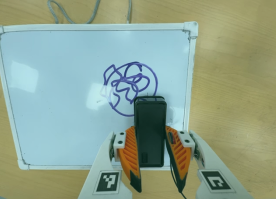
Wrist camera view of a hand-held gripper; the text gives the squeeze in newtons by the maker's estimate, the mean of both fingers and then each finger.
{"total": 4.3, "left": 2.9, "right": 5.8}